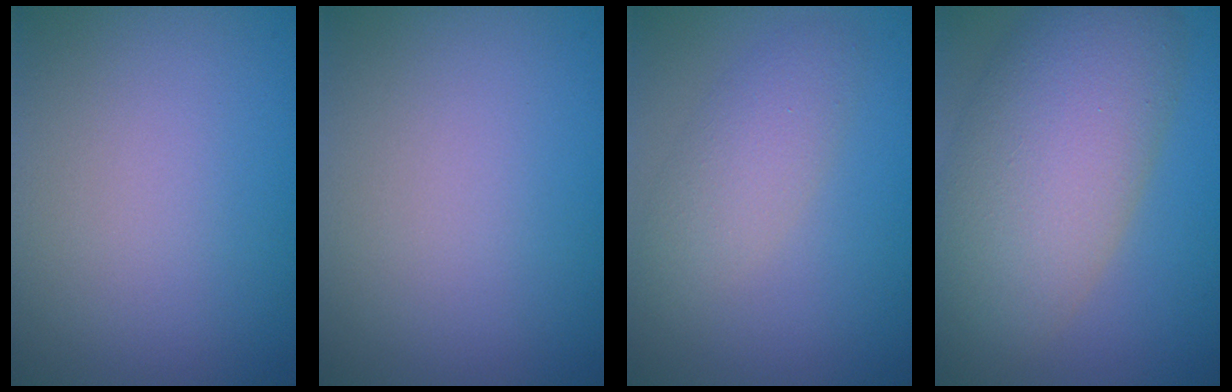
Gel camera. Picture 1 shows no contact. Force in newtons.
{"total": 0.0}
{"total": 2.8, "press": 2.8, "slide": 0.1}
{"total": 10.1, "press": 10.0, "slide": 0.6}